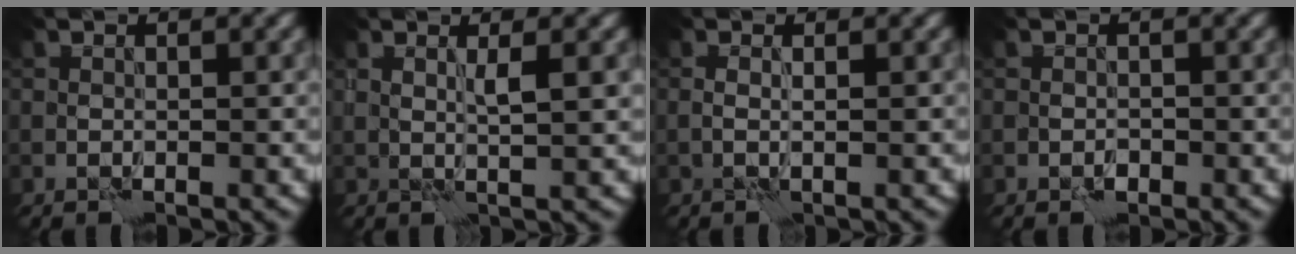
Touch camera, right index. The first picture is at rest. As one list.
[{"total": 1.8, "force": [1.1, -0.1, 1.5], "torque": [-0.027, -0.004, 0.022]}, {"total": 0.6, "force": [0.2, -0.1, 0.5], "torque": [-0.011, -0.005, 0.003]}, {"total": 0.5, "force": [-0.2, 0.4, 0.2], "torque": [0.000, 0.001, -0.004]}]